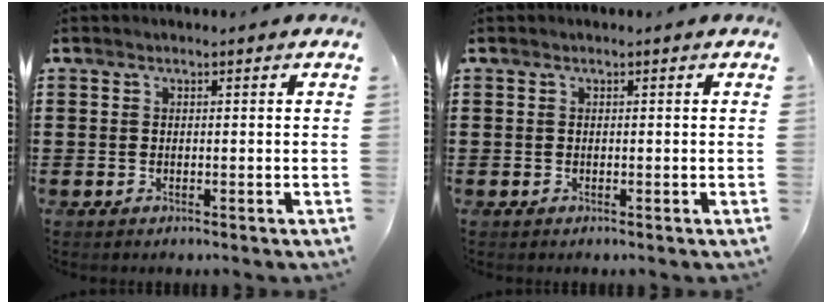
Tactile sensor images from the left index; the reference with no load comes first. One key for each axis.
{"total": 0.0}